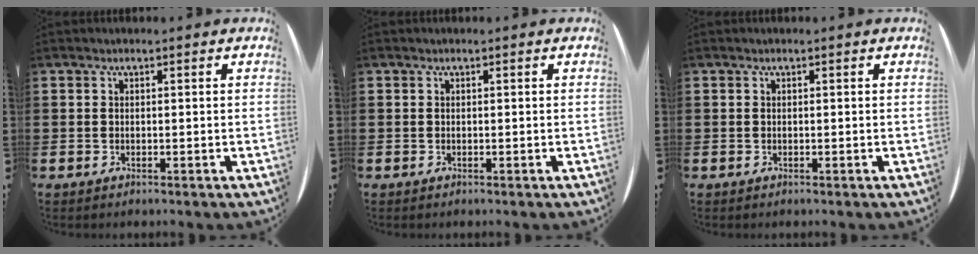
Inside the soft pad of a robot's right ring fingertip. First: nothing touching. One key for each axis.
{"total": 0.0}
{"total": 0.0}